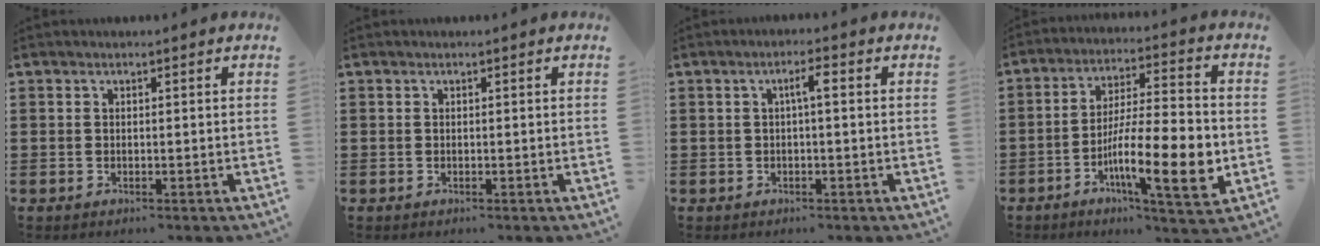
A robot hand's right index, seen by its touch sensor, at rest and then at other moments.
{"total": 0.0}
{"total": 2.5, "force": [0.2, 0.4, 2.4], "torque": [-0.047, 0.006, 0.000]}
{"total": 14.6, "force": [-4.1, 3.1, 13.6], "torque": [-0.242, -0.009, -0.074]}